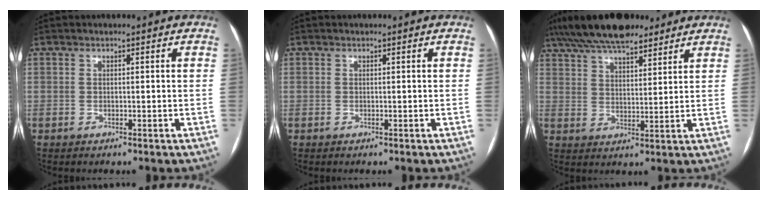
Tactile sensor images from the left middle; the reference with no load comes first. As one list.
[{"total": 0.0}, {"total": 15.5, "force": [12.3, 4.8, 8.1], "torque": [-0.158, 0.047, 0.206]}]